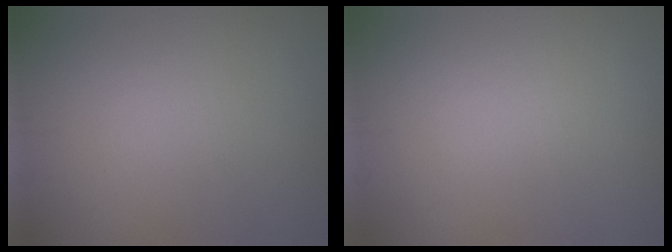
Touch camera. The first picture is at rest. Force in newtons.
{"total": 0.0}